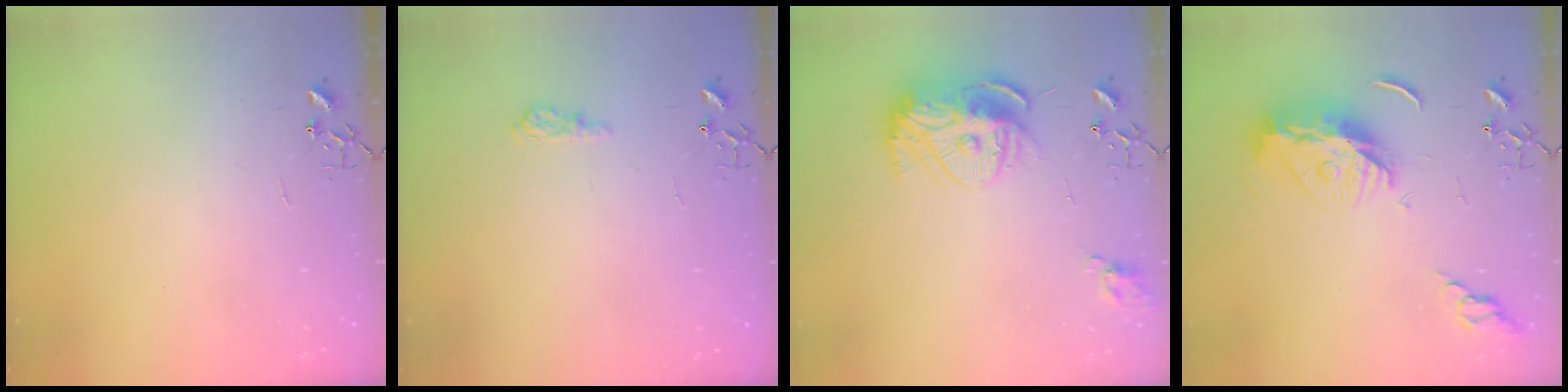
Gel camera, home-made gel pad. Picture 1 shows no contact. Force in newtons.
{"total": 8.1, "press": 8.1, "slide": 1.0}
{"total": 13.5, "press": 13.4, "slide": 1.1}
{"total": 13.4, "press": 13.4, "slide": 1.2}